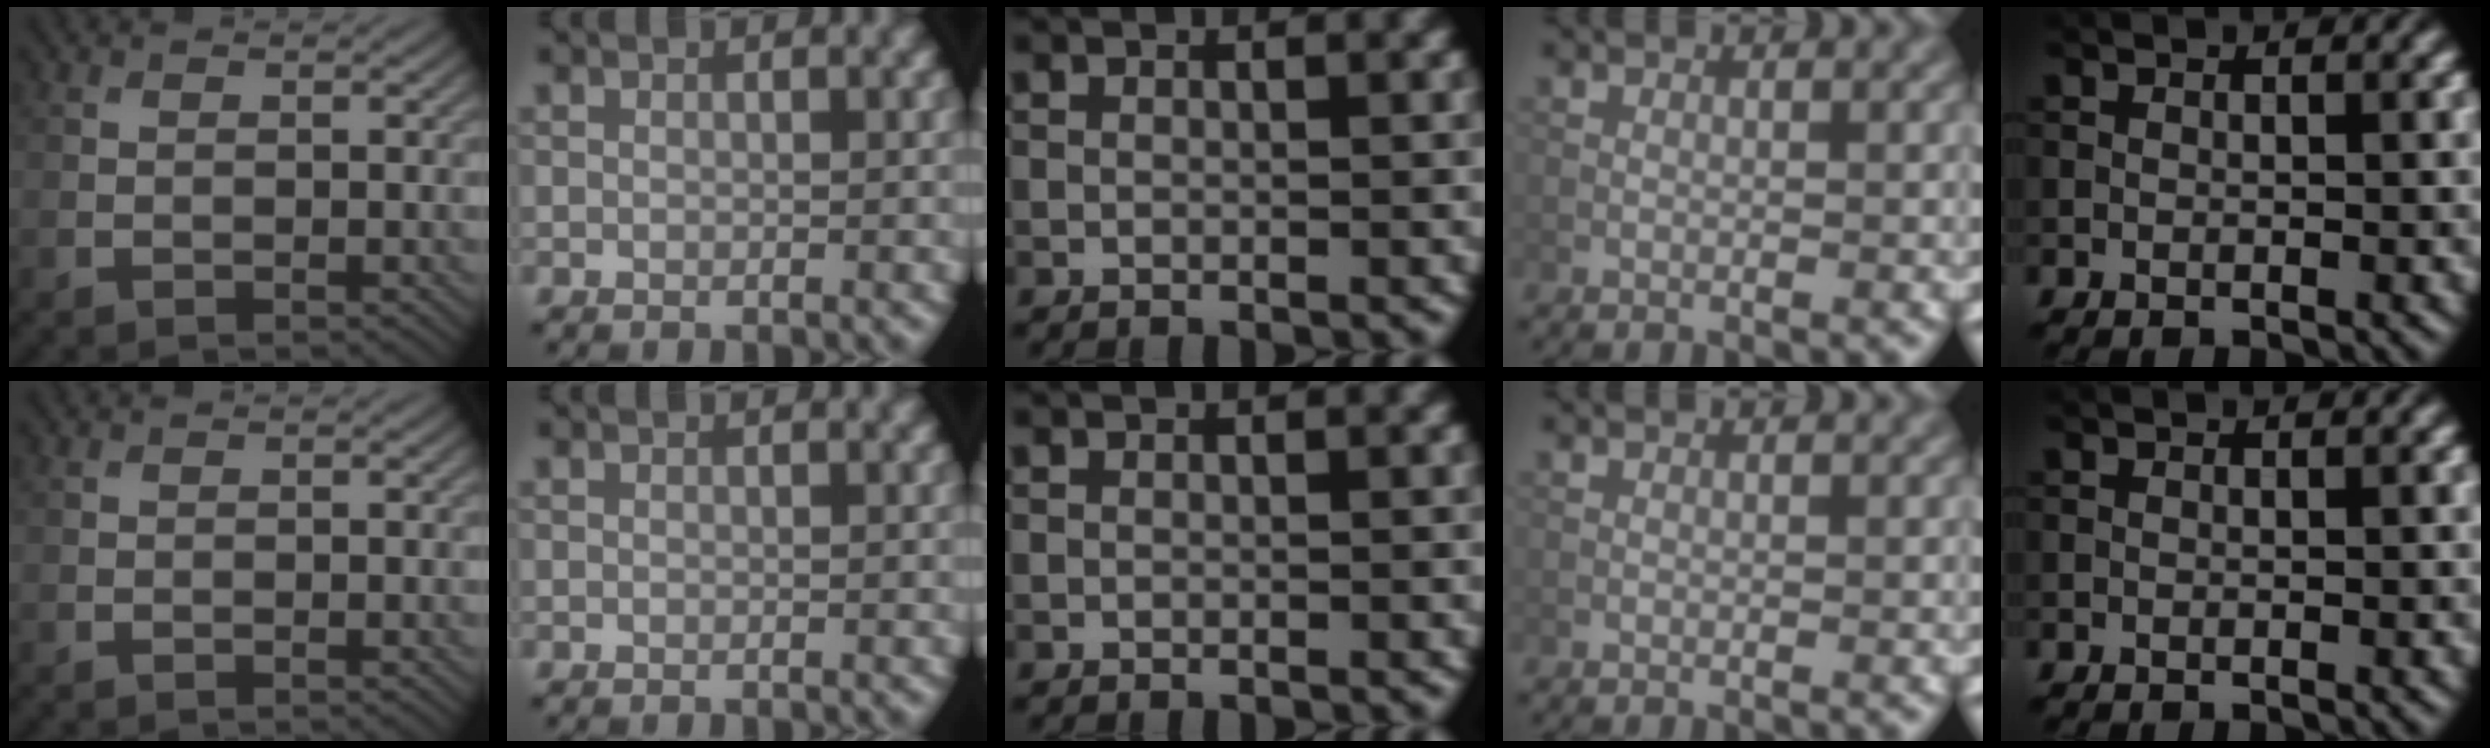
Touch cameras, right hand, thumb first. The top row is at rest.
{}